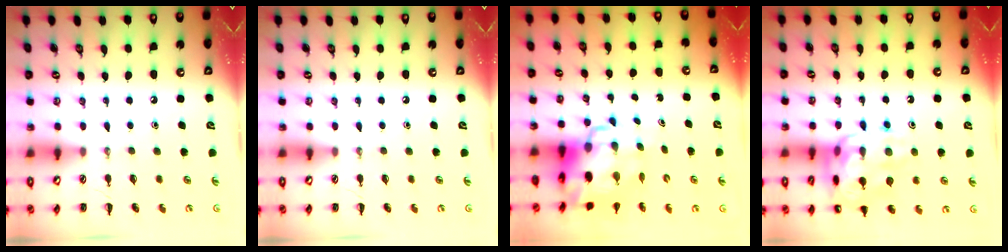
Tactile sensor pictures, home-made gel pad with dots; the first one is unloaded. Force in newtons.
{"total": 0.0}
{"total": 10.1, "press": 9.7, "slide": 2.9}
{"total": 17.4, "press": 17.4, "slide": 0.7}